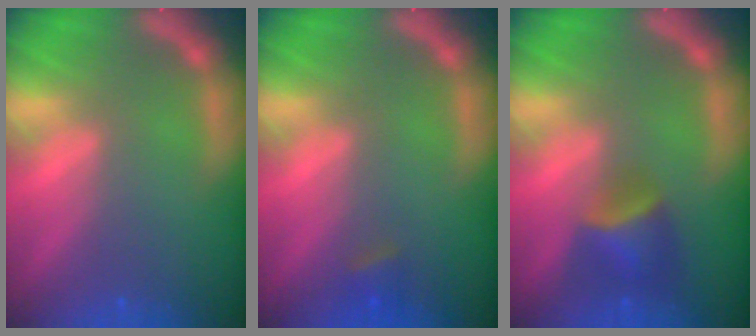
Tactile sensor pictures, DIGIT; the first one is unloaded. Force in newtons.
{"total": 1.4}
{"total": 4.0}